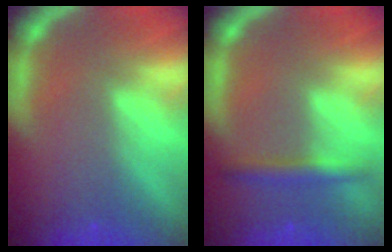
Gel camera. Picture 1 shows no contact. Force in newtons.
{"total": 2.4}